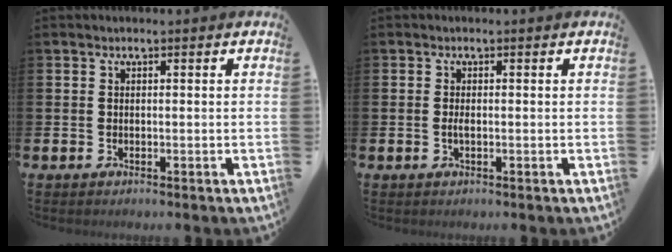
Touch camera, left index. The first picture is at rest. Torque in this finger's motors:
{"motor_torque": [0.27, 0.07, 0.01, 0.00]}